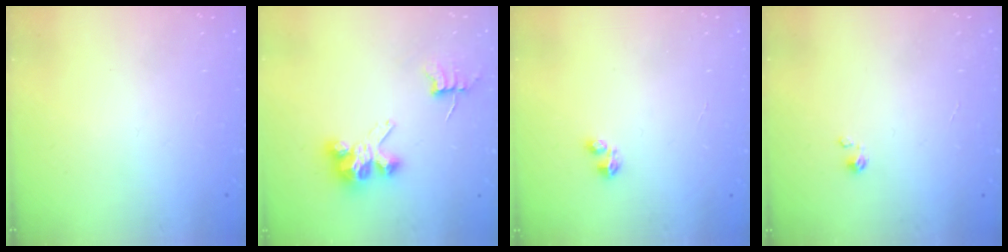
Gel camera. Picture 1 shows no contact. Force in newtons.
{"total": 6.8, "press": 6.8, "slide": 0.5}
{"total": 2.4, "press": 2.4, "slide": 0.3}
{"total": 0.0}